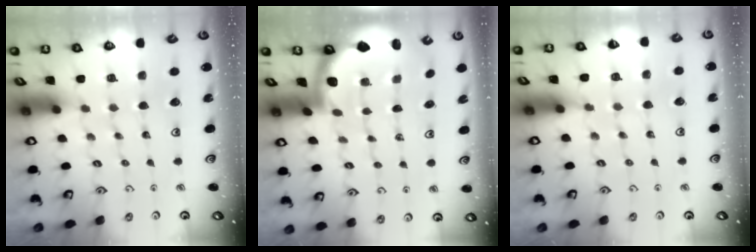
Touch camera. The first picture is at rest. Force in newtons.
{"total": 1.6, "press": 1.6, "slide": 0.1}
{"total": 3.4, "press": 3.3, "slide": 0.6}